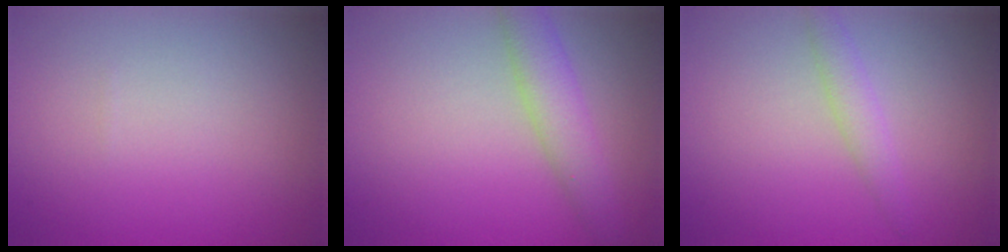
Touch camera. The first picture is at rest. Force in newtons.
{"total": 3.4, "press": 3.4, "slide": 0.0}
{"total": 1.7, "press": 1.7, "slide": 0.1}